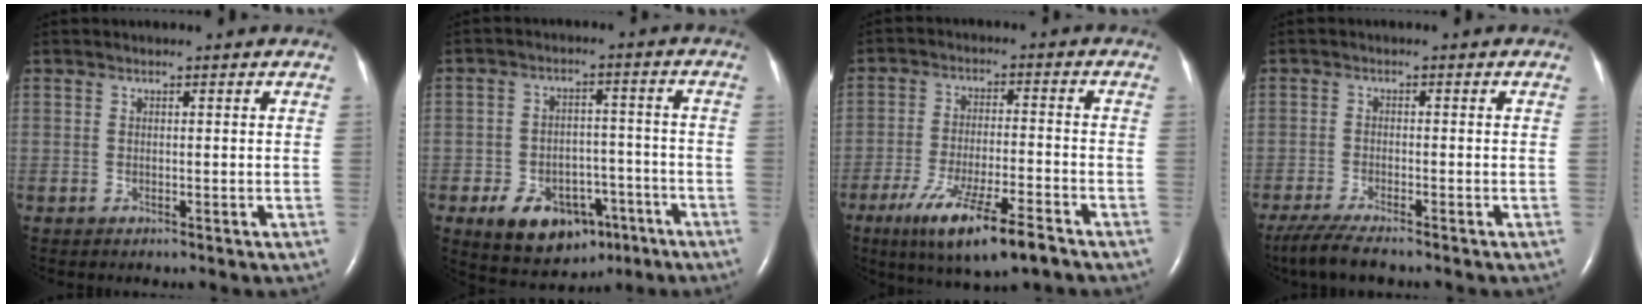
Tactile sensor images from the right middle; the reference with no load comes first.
{"total": 12.0, "force": [-6.4, 7.6, 6.7], "torque": [-0.100, 0.015, -0.085]}
{"total": 12.7, "force": [-8.2, 1.9, 9.5], "torque": [-0.171, -0.027, -0.134]}
{"total": 6.1, "force": [-4.9, 0.7, 3.6], "torque": [-0.072, -0.019, -0.086]}